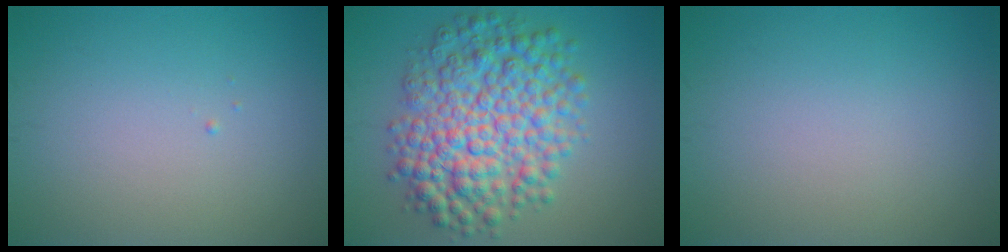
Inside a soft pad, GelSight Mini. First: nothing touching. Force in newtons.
{"total": 9.1, "press": 9.1, "slide": 0.1}
{"total": 0.0}